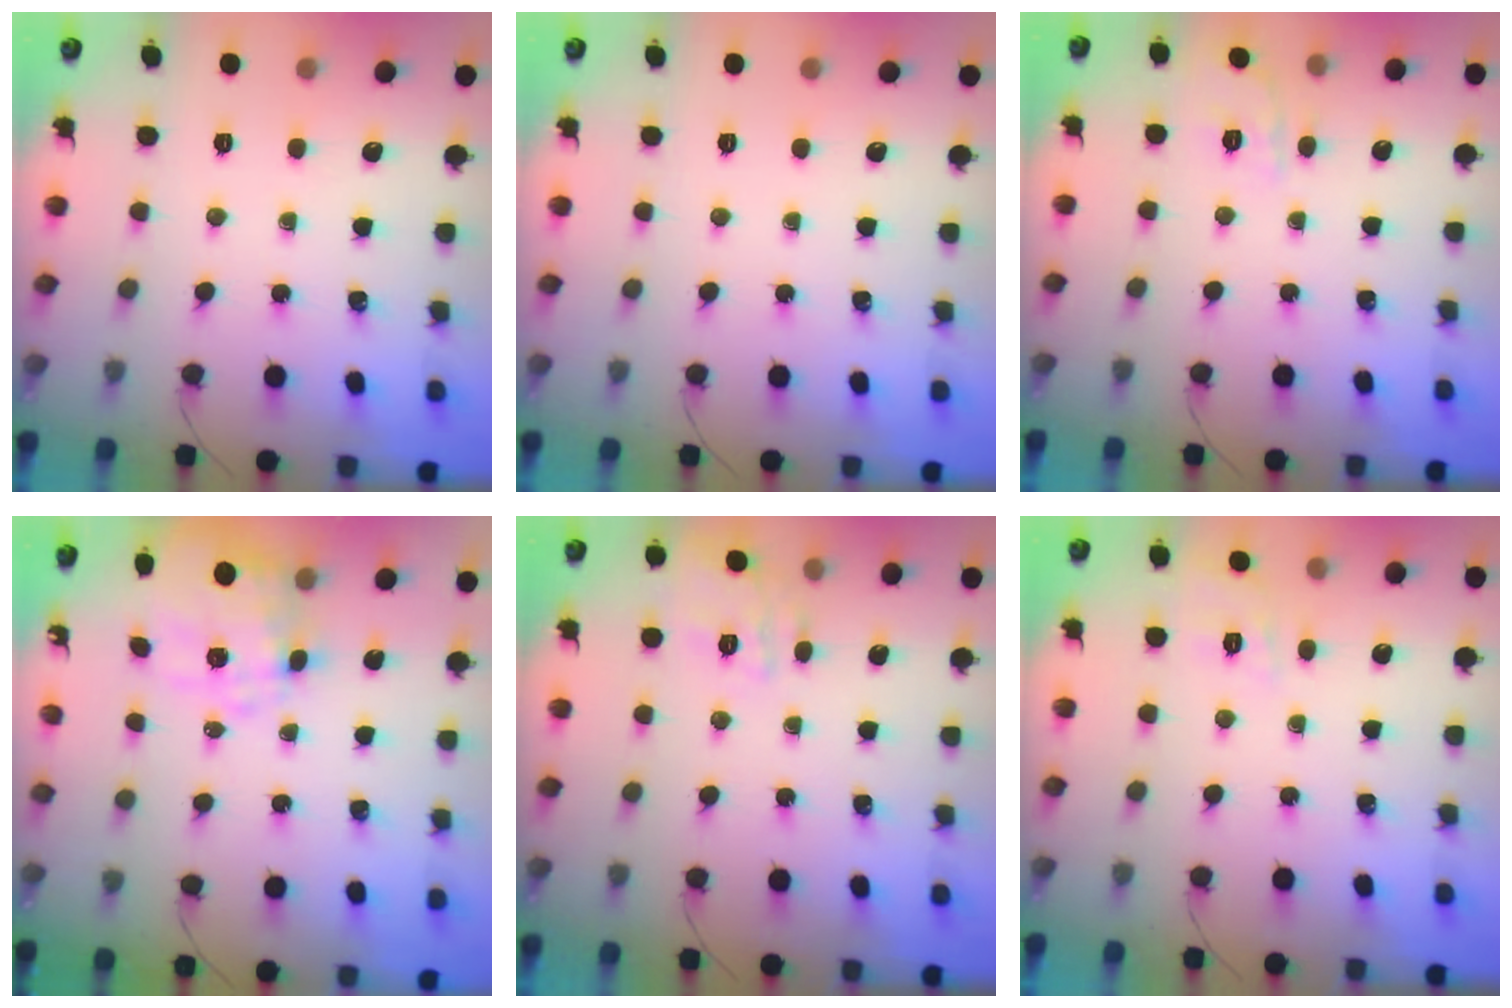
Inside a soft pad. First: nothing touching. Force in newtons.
{"total": 0.0}
{"total": 6.9, "press": 6.9, "slide": 1.1}
{"total": 11.3, "press": 11.2, "slide": 1.4}
{"total": 6.1, "press": 6.0, "slide": 1.1}
{"total": 2.4, "press": 1.4, "slide": 2.0}